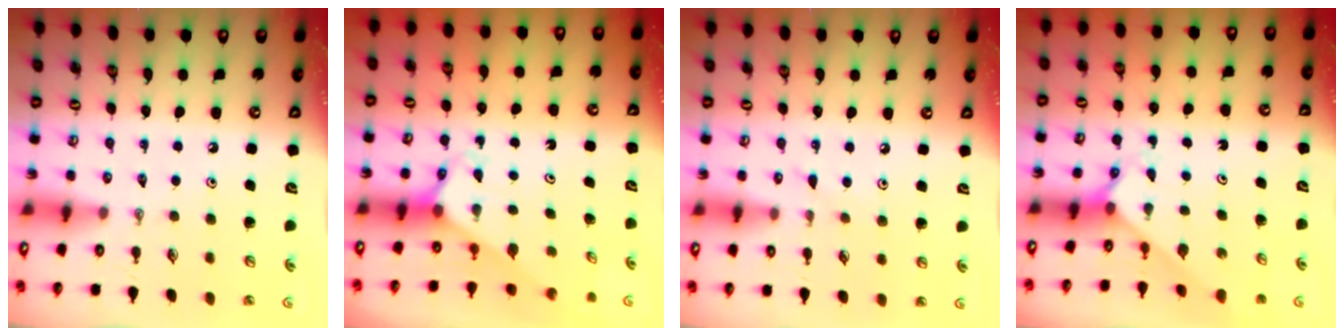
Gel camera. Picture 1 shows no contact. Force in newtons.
{"total": 2.6, "press": 2.6, "slide": 0.2}
{"total": 3.7, "press": 3.6, "slide": 0.5}
{"total": 2.4, "press": 2.4, "slide": 0.1}